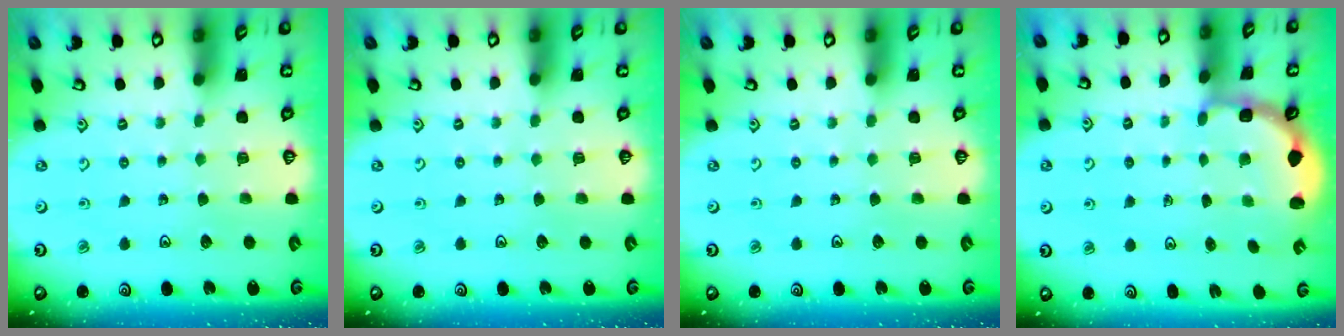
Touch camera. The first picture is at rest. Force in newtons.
{"total": 0.0}
{"total": 0.0}
{"total": 2.8, "press": 2.5, "slide": 1.4}